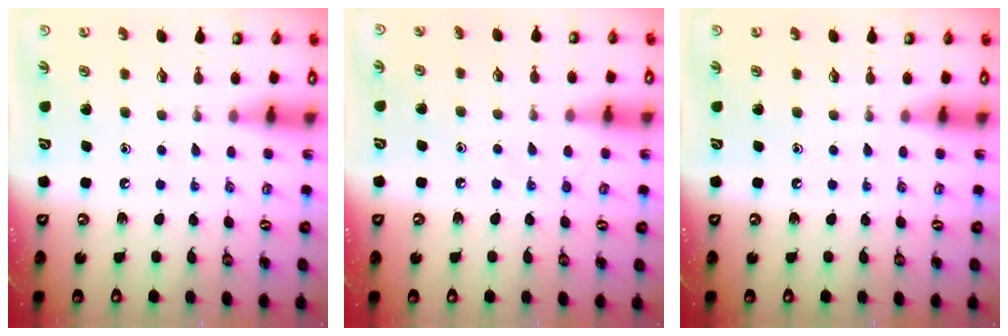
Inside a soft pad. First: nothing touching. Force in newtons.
{"total": 4.6, "press": 4.6, "slide": 0.3}
{"total": 0.0}